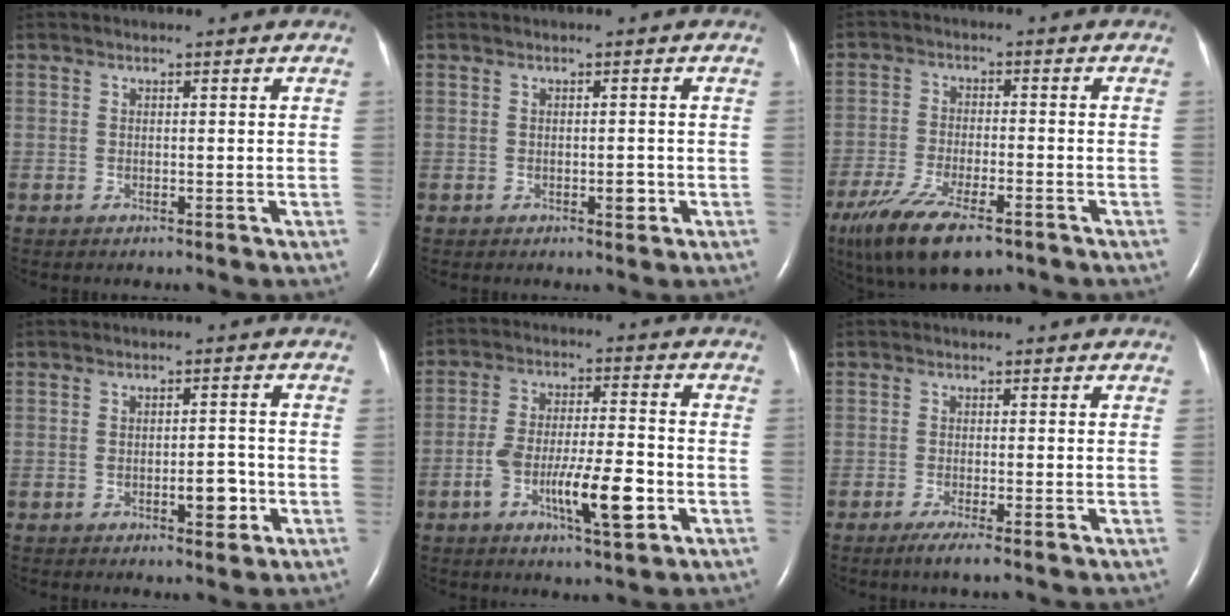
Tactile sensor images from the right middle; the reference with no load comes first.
{"total": 1.4, "force": [-0.5, 0.6, 1.2], "torque": [-0.018, -0.001, -0.006]}
{"total": 14.0, "force": [-9.3, 4.2, 9.5], "torque": [-0.199, -0.034, -0.157]}
{"total": 3.6, "force": [-1.2, 1.4, 3.1], "torque": [-0.046, 0.002, -0.014]}
{"total": 10.5, "force": [-3.7, 1.9, 9.6], "torque": [-0.174, 0.000, -0.064]}
{"total": 2.5, "force": [-1.6, -0.1, 2.0], "torque": [-0.043, -0.010, -0.032]}